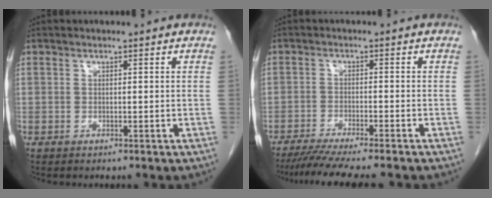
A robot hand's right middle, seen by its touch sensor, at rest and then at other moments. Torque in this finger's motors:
{"motor_torque": [1.14, -1.00, 0.11, 0.06]}